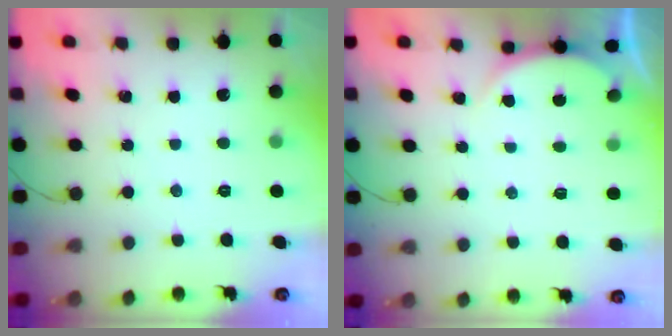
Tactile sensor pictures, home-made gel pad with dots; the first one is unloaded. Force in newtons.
{"total": 2.3, "press": 2.2, "slide": 0.6}